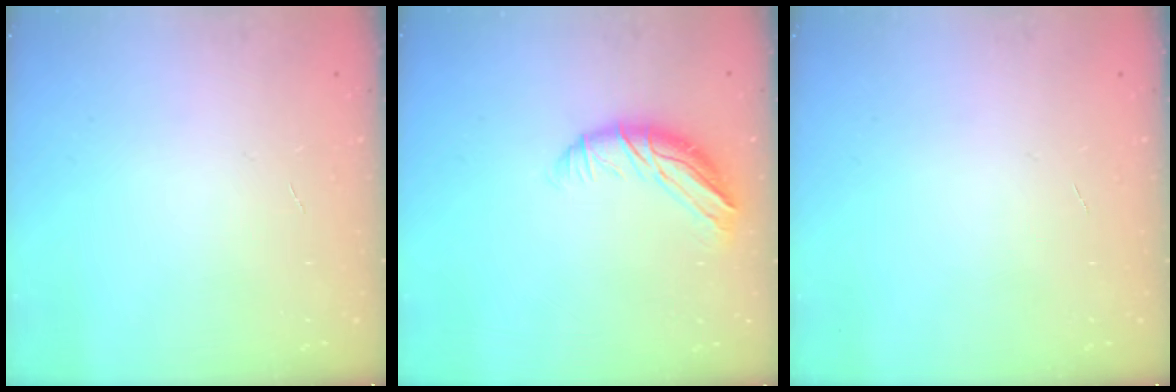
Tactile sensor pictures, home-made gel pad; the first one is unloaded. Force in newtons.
{"total": 9.7, "press": 9.7, "slide": 0.8}
{"total": 0.0}